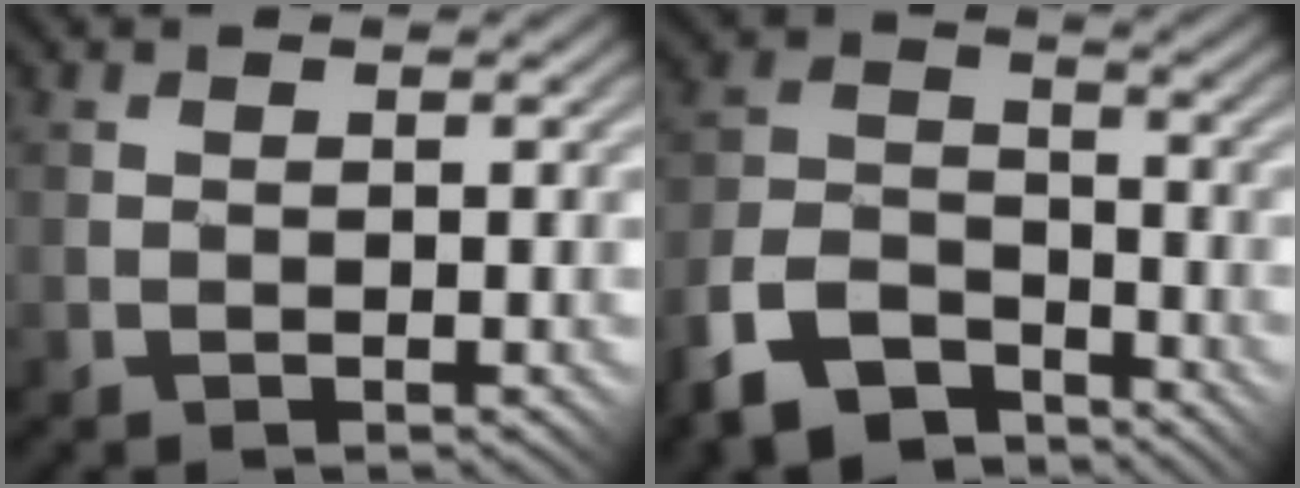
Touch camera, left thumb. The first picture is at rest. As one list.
[{"total": 10.0, "force": [-7.1, 5.4, 4.7], "torque": [-0.111, -0.013, -0.147]}]